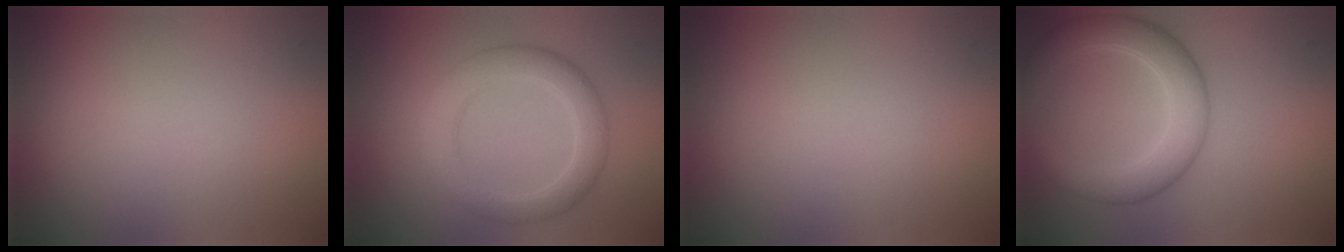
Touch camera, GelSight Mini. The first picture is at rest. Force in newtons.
{"total": 4.1, "press": 4.1, "slide": 0.3}
{"total": 0.0}
{"total": 5.6, "press": 5.6, "slide": 0.1}